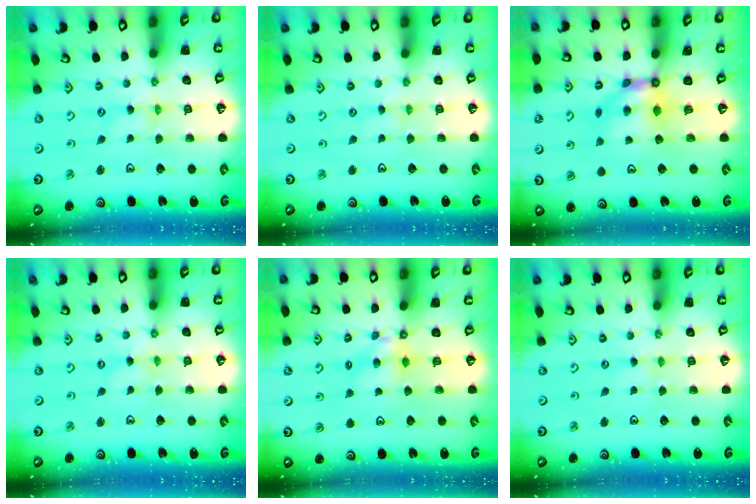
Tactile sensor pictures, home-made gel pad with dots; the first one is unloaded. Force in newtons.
{"total": 0.7, "press": 0.7, "slide": 0.2}
{"total": 6.8, "press": 6.7, "slide": 0.8}
{"total": 0.0}
{"total": 5.4, "press": 5.4, "slide": 0.4}
{"total": 0.5, "press": 0.5, "slide": 0.1}